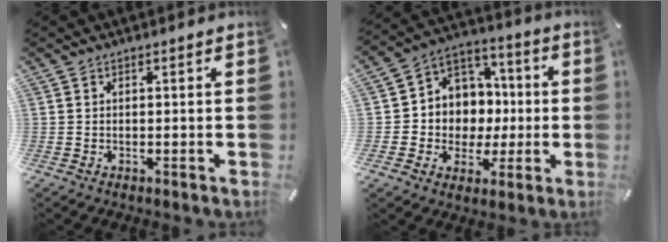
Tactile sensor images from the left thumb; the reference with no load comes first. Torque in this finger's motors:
{"motor_torque": [0.06, 1.18, 0.21, -0.09, 0.00]}